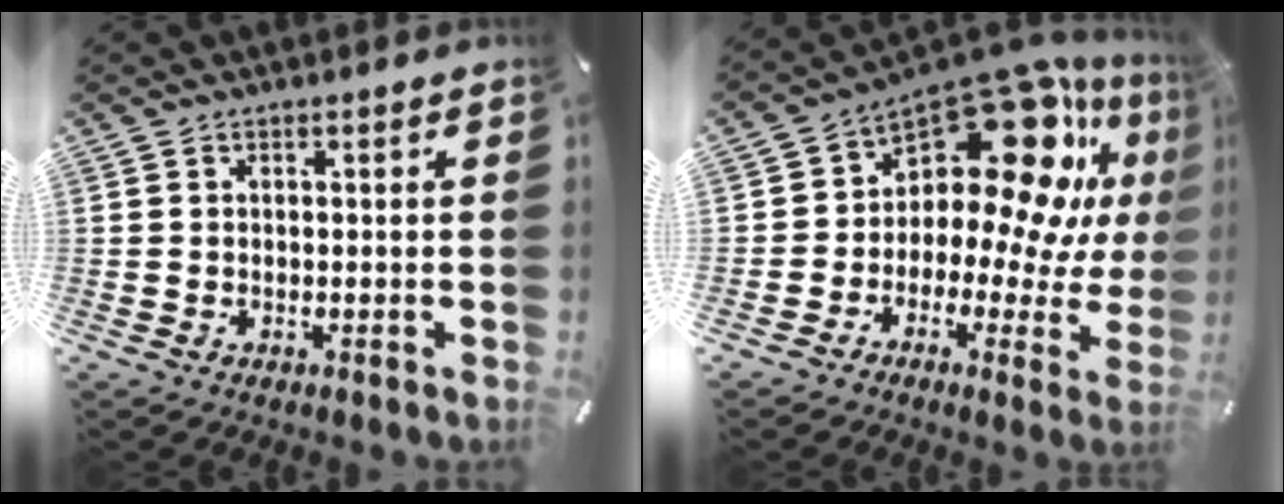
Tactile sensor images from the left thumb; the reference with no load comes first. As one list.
[{"total": 17.8, "force": [8.9, 9.4, 12.3], "torque": [-0.180, -0.093, 0.144]}]